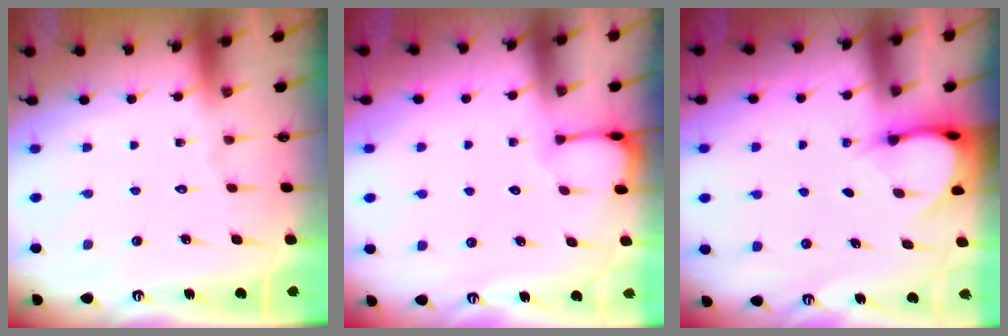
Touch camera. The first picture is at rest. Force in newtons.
{"total": 1.9, "press": 1.9, "slide": 0.2}
{"total": 3.9, "press": 3.9, "slide": 0.4}